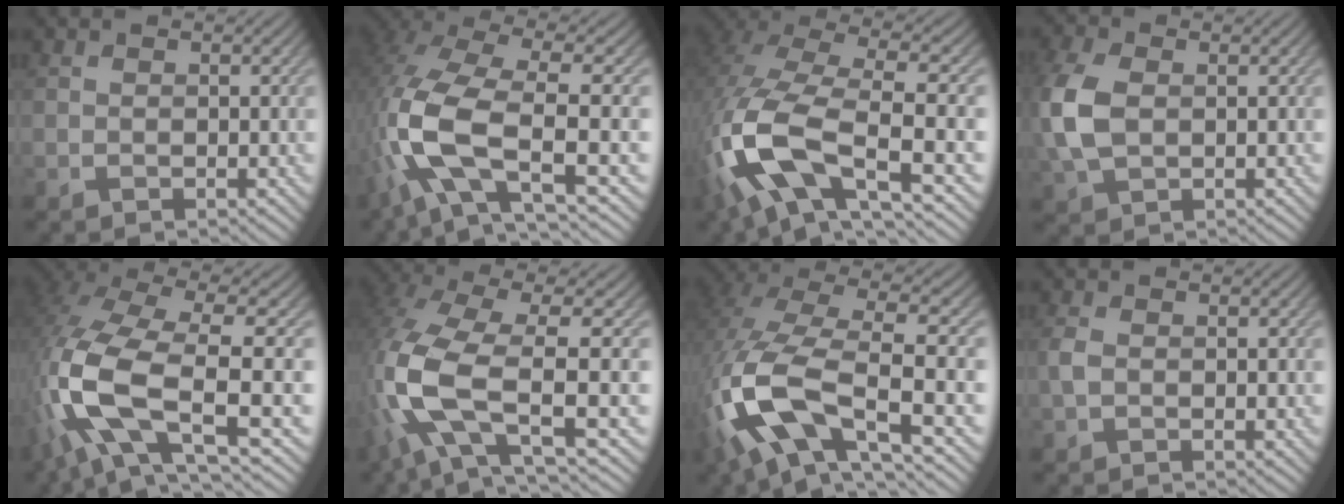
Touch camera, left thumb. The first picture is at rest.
{"total": 13.4, "force": [-2.5, 5.4, 12.0], "torque": [-0.278, -0.013, -0.054]}
{"total": 17.3, "force": [-5.0, 7.8, 14.6], "torque": [-0.356, -0.031, -0.065]}
{"total": 7.4, "force": [0.2, 4.8, 5.7], "torque": [-0.167, 0.000, 0.002]}
{"total": 14.9, "force": [-2.9, 6.1, 13.2], "torque": [-0.310, -0.012, -0.056]}
{"total": 13.8, "force": [-1.3, 5.8, 12.4], "torque": [-0.304, -0.019, -0.020]}
{"total": 17.5, "force": [-5.0, 8.0, 14.8], "torque": [-0.356, -0.030, -0.066]}
{"total": 1.7, "force": [-0.3, 1.1, 1.3], "torque": [-0.036, 0.002, -0.010]}